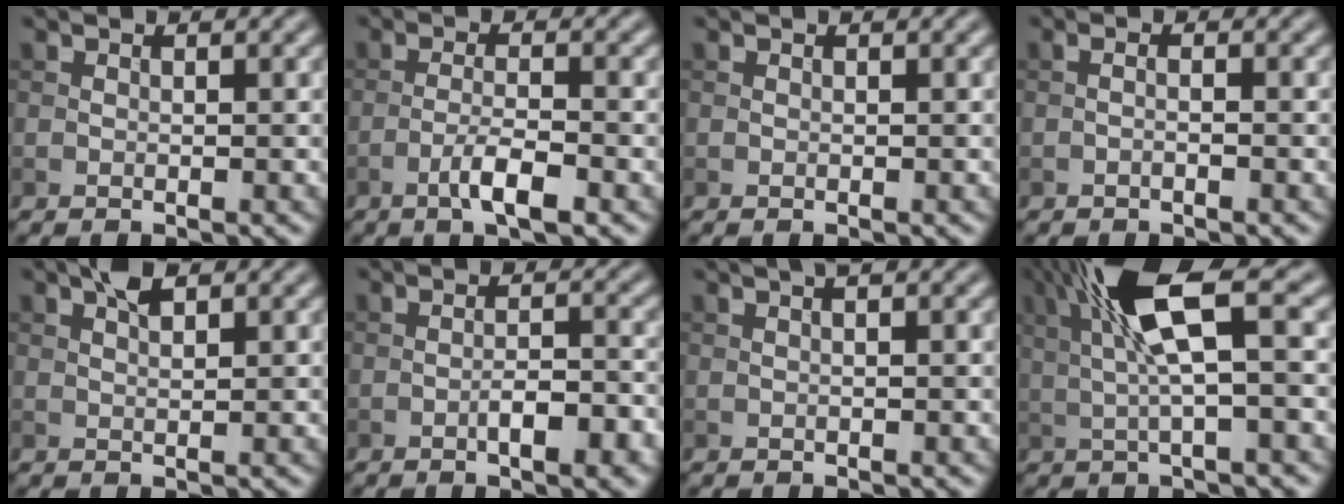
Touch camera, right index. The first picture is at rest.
{"total": 3.5, "force": [-1.8, 0.7, 2.9], "torque": [-0.055, 0.006, -0.038]}
{"total": 0.0}
{"total": 0.9, "force": [-0.4, 0.1, 0.8], "torque": [-0.015, 0.002, -0.010]}
{"total": 2.0, "force": [1.2, 0.6, 1.5], "torque": [-0.028, 0.005, 0.020]}
{"total": 3.8, "force": [-1.6, 1.0, 3.3], "torque": [-0.057, 0.003, -0.025]}
{"total": 1.8, "force": [0.9, 0.5, 1.5], "torque": [-0.014, -0.002, 0.003]}
{"total": 7.6, "force": [2.1, 1.5, 7.2], "torque": [-0.143, 0.016, 0.035]}